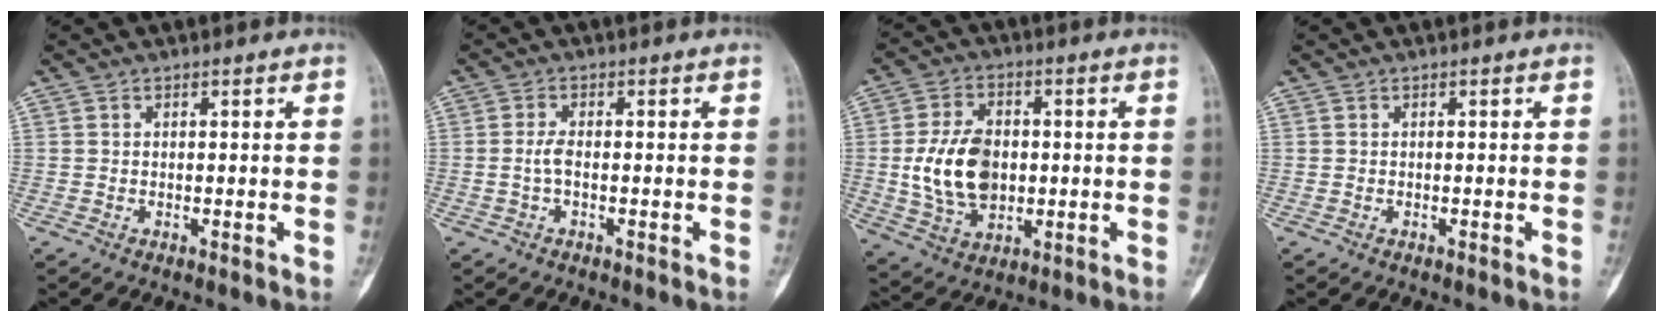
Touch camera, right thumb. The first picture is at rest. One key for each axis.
{"total": 2.4, "fx": -0.5, "fy": 0.9, "fz": 2.1, "tx": -0.051, "ty": 0.002, "tz": -0.010}
{"total": 12.7, "fx": -0.2, "fy": 8.5, "fz": 9.4, "tx": -0.158, "ty": 0.003, "tz": 0.005}
{"total": 0.0}